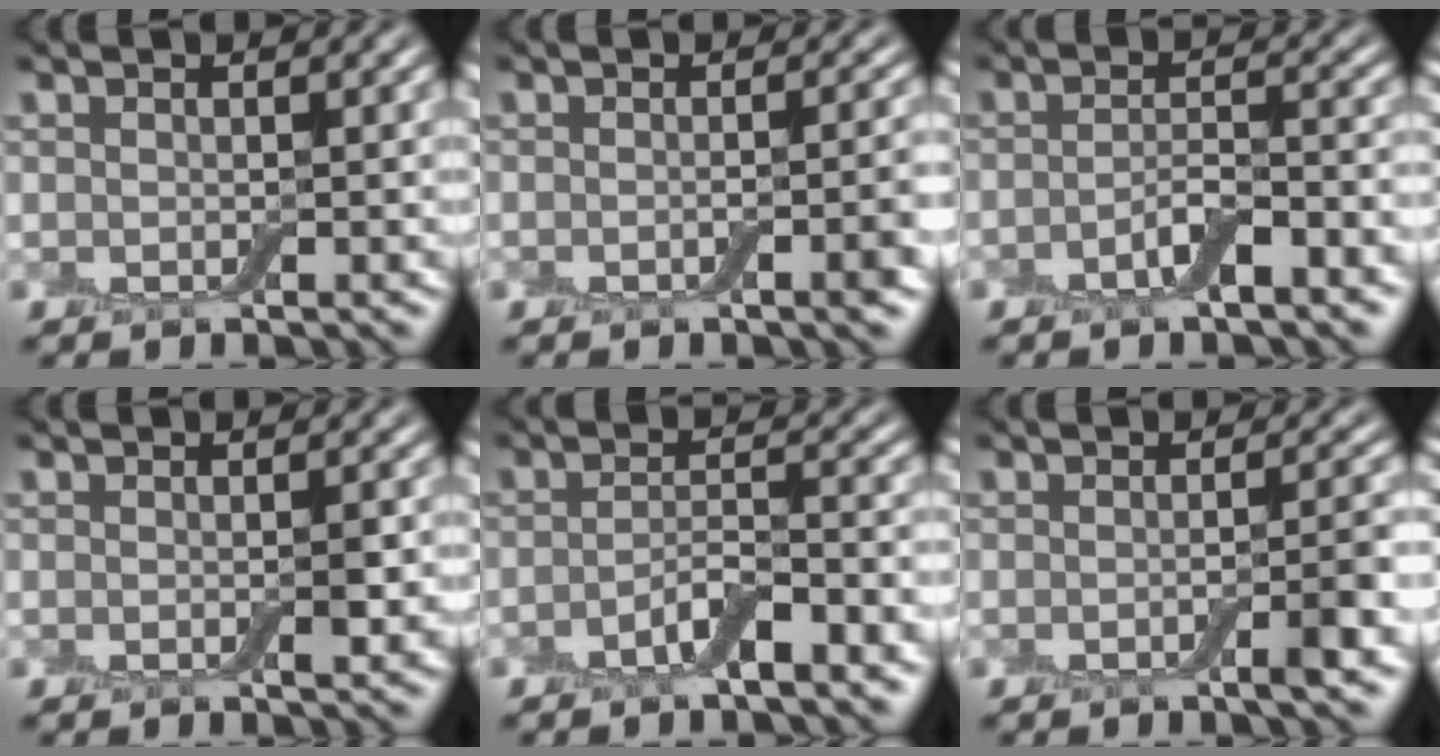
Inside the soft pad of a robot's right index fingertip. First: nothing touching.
{"total": 3.3, "force": [-1.0, 1.0, 3.0], "torque": [-0.031, 0.003, -0.016]}
{"total": 3.6, "force": [-1.8, 0.9, 3.0], "torque": [-0.056, 0.006, -0.037]}
{"total": 1.6, "force": [-0.2, 0.3, 1.5], "torque": [-0.025, -0.003, -0.005]}
{"total": 4.0, "force": [-2.1, 1.1, 3.2], "torque": [-0.061, 0.006, -0.044]}
{"total": 3.4, "force": [-1.1, 0.7, 3.2], "torque": [-0.043, 0.006, -0.024]}